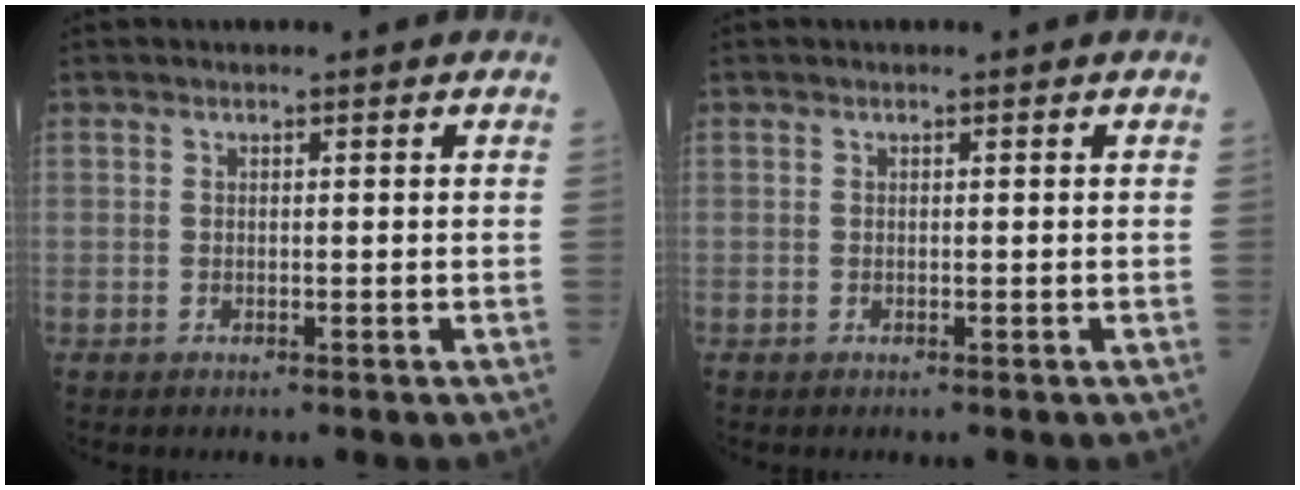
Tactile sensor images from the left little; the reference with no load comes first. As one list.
[{"total": 0.0}]